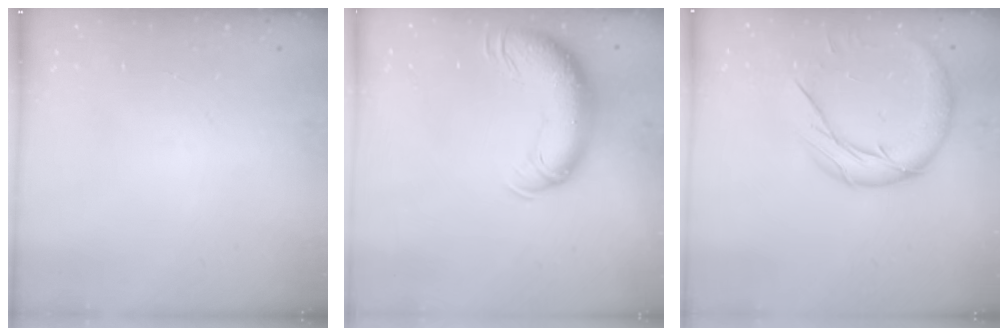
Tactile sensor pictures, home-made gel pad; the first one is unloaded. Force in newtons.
{"total": 13.5, "press": 13.1, "slide": 3.5}
{"total": 13.3, "press": 13.2, "slide": 1.0}